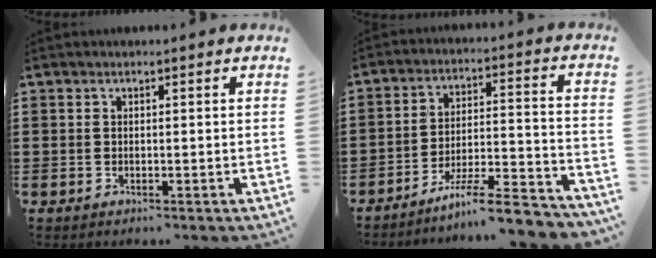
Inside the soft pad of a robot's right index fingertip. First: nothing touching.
{"total": 8.8, "force": [-7.5, 0.5, 4.7], "torque": [-0.073, 0.008, -0.143]}